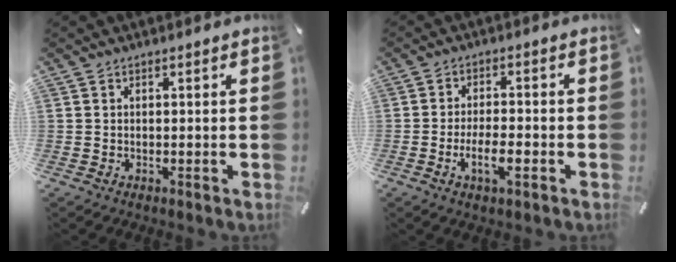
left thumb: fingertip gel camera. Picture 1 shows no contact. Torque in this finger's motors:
{"motor_torque": [0.12, 2.02, 0.91, 0.35, 0.10]}